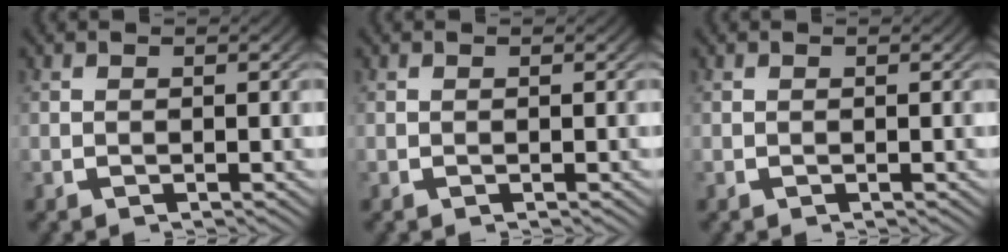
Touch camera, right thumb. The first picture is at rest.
{"total": 0.0}
{"total": 0.0}